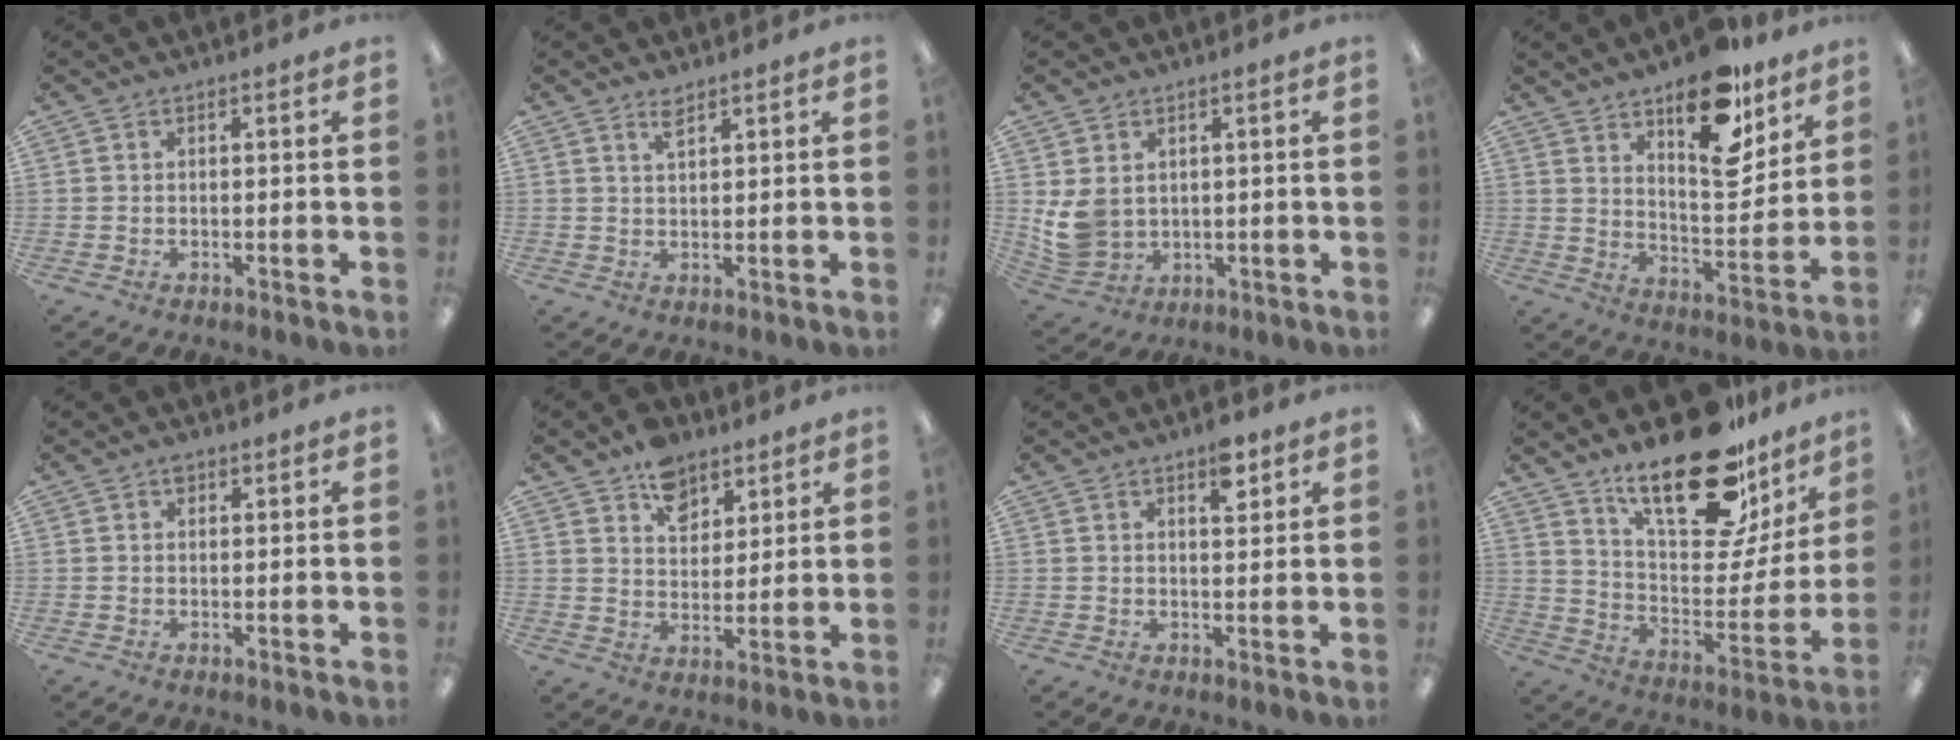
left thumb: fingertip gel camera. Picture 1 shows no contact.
{"total": 2.8, "force": [2.3, 0.7, 1.5], "torque": [-0.027, -0.004, 0.041]}
{"total": 8.0, "force": [1.7, 6.6, 4.3], "torque": [-0.102, -0.003, 0.038]}
{"total": 17.2, "force": [12.1, 6.9, 10.1], "torque": [-0.130, -0.077, 0.202]}
{"total": 1.4, "force": [0.9, 0.9, 0.6], "torque": [-0.006, -0.003, 0.015]}
{"total": 9.2, "force": [6.4, 5.8, 3.0], "torque": [-0.039, -0.035, 0.118]}
{"total": 5.4, "force": [3.4, 2.4, 3.4], "torque": [-0.034, -0.016, 0.052]}
{"total": 25.9, "force": [18.4, 10.5, 14.8], "torque": [-0.220, -0.117, 0.312]}